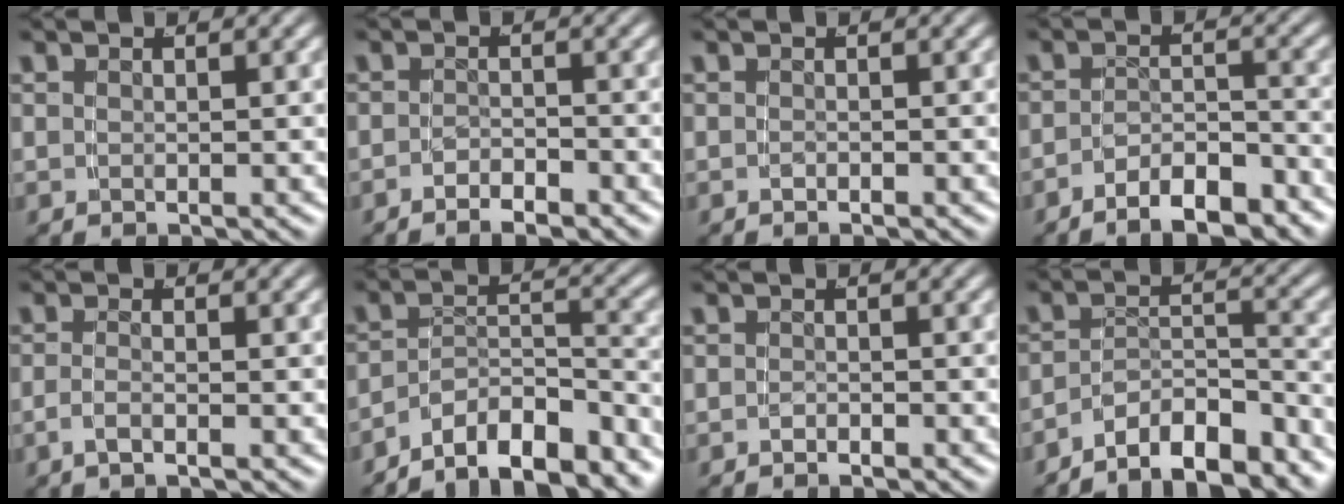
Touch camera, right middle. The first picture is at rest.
{"total": 2.3, "force": [-2.2, 0.2, 0.7], "torque": [-0.008, -0.001, -0.038]}
{"total": 0.7, "force": [-0.6, -0.4, 0.0], "torque": [-0.001, -0.002, -0.008]}
{"total": 6.1, "force": [-5.7, 1.3, 2.0], "torque": [-0.024, -0.011, -0.091]}
{"total": 1.6, "force": [-1.2, -0.3, 1.0], "torque": [-0.025, -0.007, -0.019]}
{"total": 9.4, "force": [-7.6, 3.8, 4.0], "torque": [-0.059, -0.022, -0.113]}
{"total": 1.0, "force": [-0.9, -0.3, 0.0], "torque": [-0.002, -0.004, -0.014]}
{"total": 8.3, "force": [-7.0, 3.0, 3.3], "torque": [-0.046, -0.020, -0.106]}